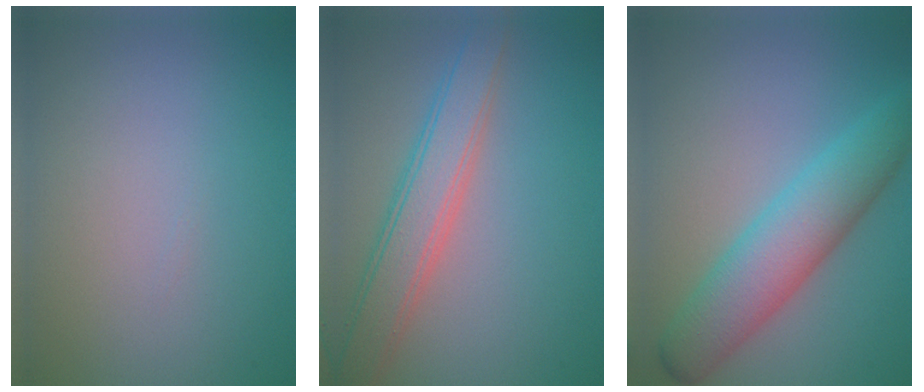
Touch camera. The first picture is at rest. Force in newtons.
{"total": 4.9, "press": 4.9, "slide": 0.3}
{"total": 6.4, "press": 6.4, "slide": 0.2}